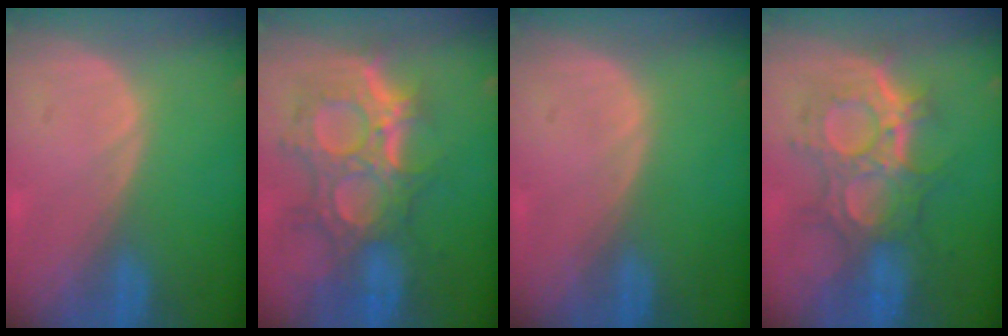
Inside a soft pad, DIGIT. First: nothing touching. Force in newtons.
{"total": 11.9, "press": 10.6, "slide": 5.4}
{"total": 0.0}
{"total": 9.9, "press": 9.6, "slide": 2.6}